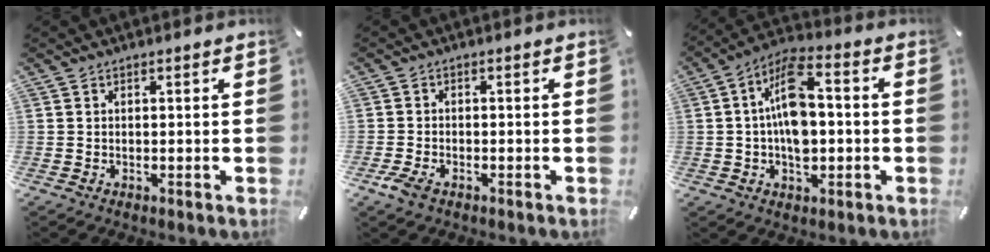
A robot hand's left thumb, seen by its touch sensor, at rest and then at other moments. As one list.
[{"total": 3.0, "force": [-1.6, 2.1, 1.4], "torque": [-0.030, 0.005, -0.030]}, {"total": 11.9, "force": [-0.4, 7.0, 9.6], "torque": [-0.188, 0.010, -0.004]}]